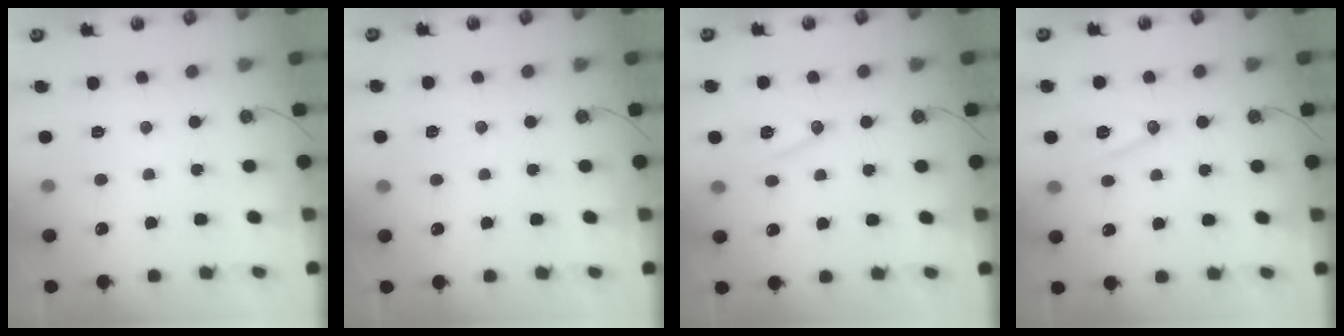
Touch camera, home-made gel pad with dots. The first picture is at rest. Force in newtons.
{"total": 3.8, "press": 3.0, "slide": 2.3}
{"total": 10.3, "press": 9.7, "slide": 3.4}
{"total": 10.4, "press": 9.9, "slide": 3.3}